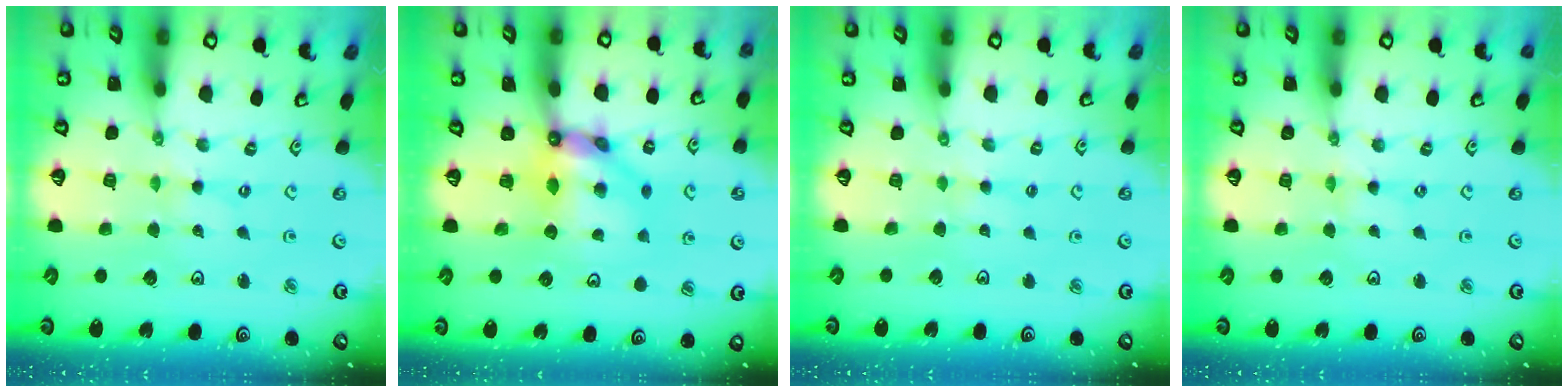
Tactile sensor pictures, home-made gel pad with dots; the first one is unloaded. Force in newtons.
{"total": 9.4, "press": 9.3, "slide": 0.8}
{"total": 1.6, "press": 1.6, "slide": 0.3}
{"total": 0.0}